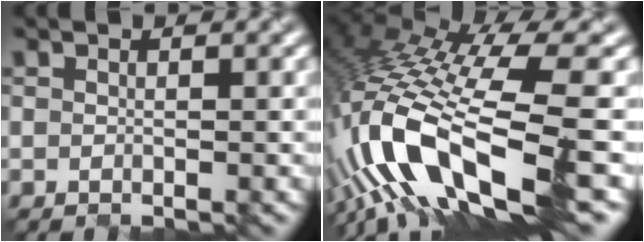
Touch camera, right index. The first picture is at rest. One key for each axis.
{"total": 14.7, "fx": -5.2, "fy": 4.0, "fz": 13.2, "tx": -0.276, "ty": -0.003, "tz": -0.083}